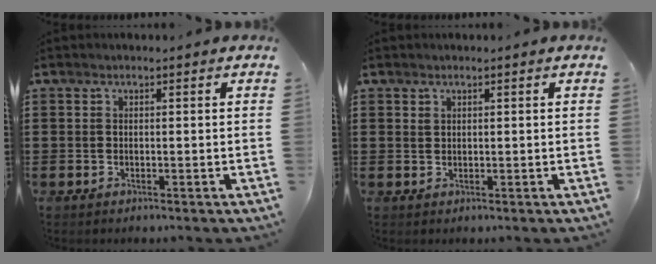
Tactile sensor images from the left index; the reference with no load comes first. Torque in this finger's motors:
{"motor_torque": [0.46, 0.61, 0.05, -0.02]}